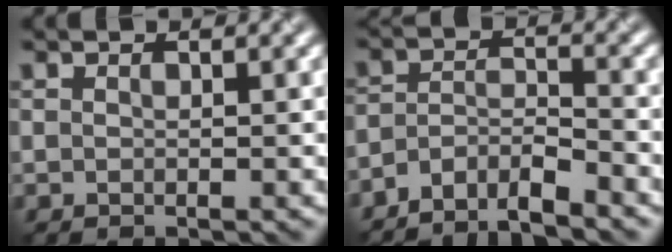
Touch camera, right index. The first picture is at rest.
{"total": 4.5, "force": [-4.0, 1.0, 1.8], "torque": [-0.032, 0.000, -0.074]}